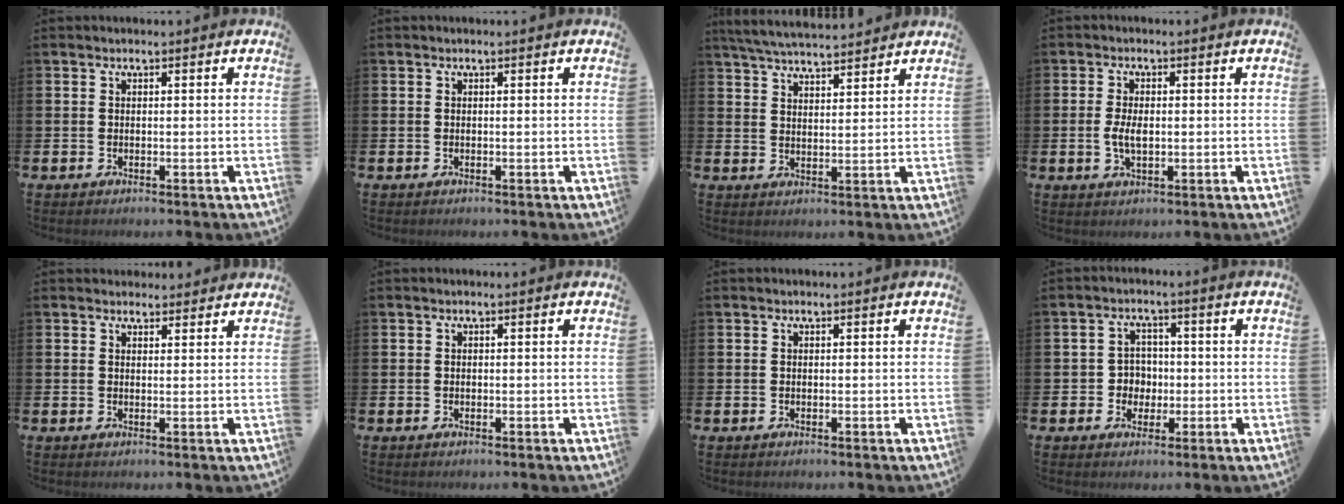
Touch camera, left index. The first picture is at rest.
{"total": 0.0}
{"total": 5.3, "force": [5.2, 0.5, 0.9], "torque": [-0.036, -0.022, 0.095]}
{"total": 3.3, "force": [-0.1, 1.7, 2.8], "torque": [-0.040, -0.001, -0.006]}
{"total": 2.1, "force": [2.0, 0.7, -0.1], "torque": [0.005, -0.006, 0.036]}
{"total": 0.0}
{"total": 0.0}
{"total": 3.4, "force": [-0.3, 3.3, 0.8], "torque": [-0.015, 0.003, -0.016]}